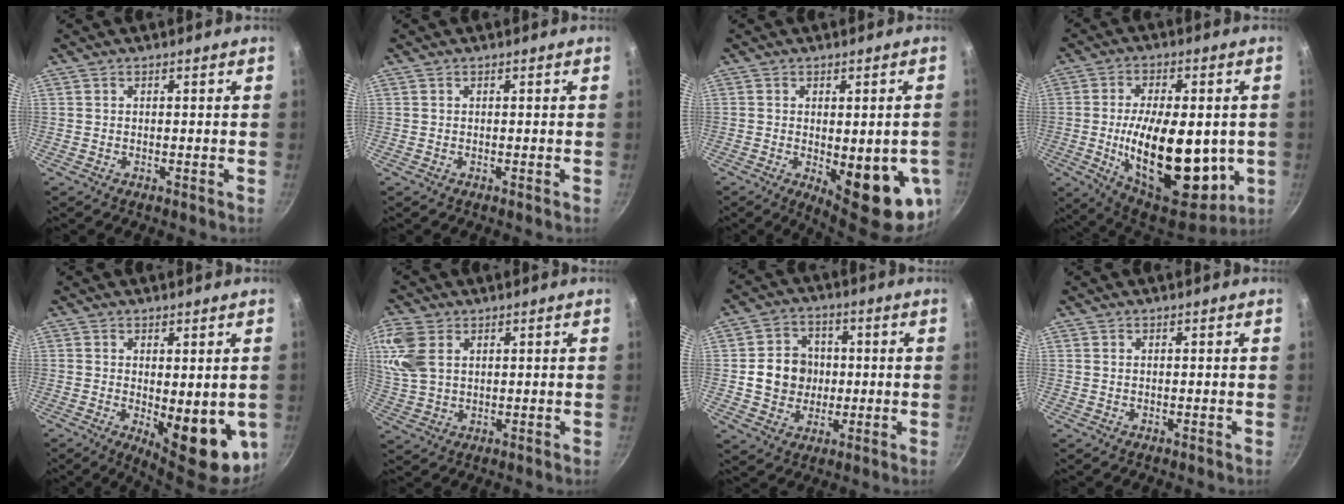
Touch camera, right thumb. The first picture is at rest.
{"total": 0.0}
{"total": 16.5, "force": [-3.7, 6.4, 14.8], "torque": [-0.156, -0.017, -0.034]}
{"total": 24.2, "force": [-2.6, 12.3, 20.7], "torque": [-0.304, -0.010, -0.029]}
{"total": 13.1, "force": [-1.9, 5.6, 11.7], "torque": [-0.129, -0.016, -0.010]}
{"total": 10.0, "force": [3.7, 6.6, 6.4], "torque": [-0.139, -0.001, 0.078]}
{"total": 9.8, "force": [0.1, 8.8, 4.3], "torque": [-0.039, 0.011, 0.001]}
{"total": 0.0}